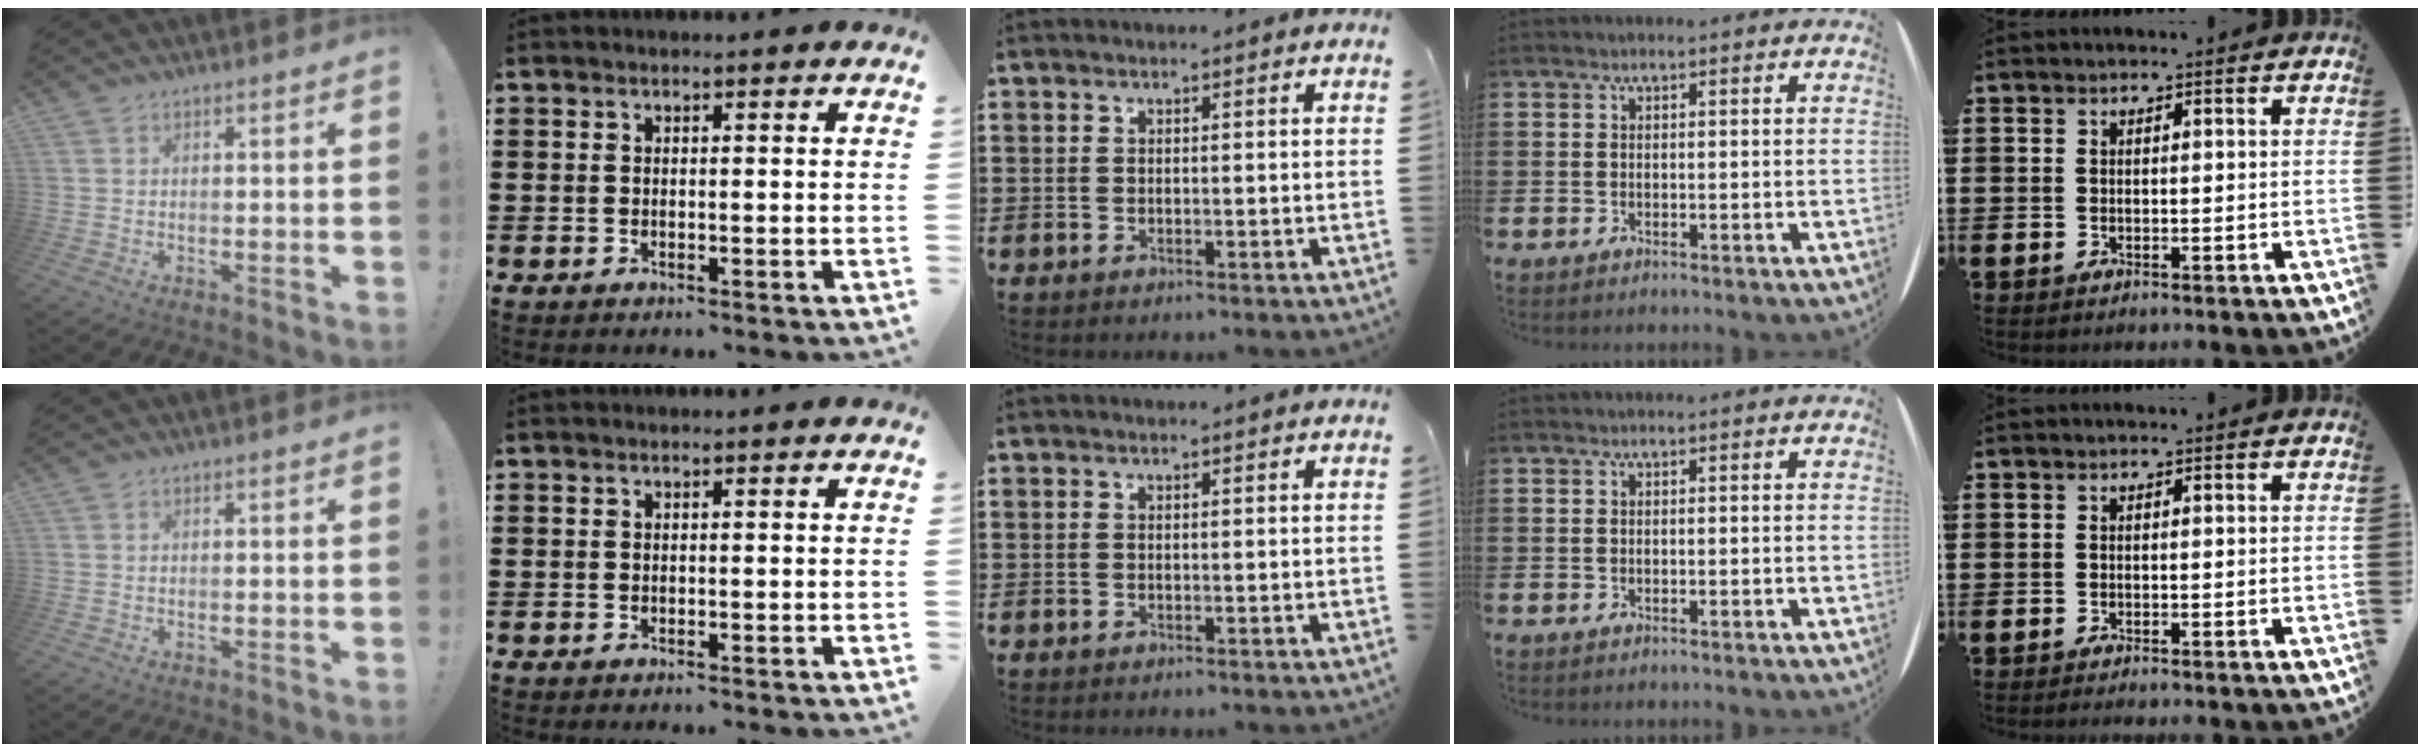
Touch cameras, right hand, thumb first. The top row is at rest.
{}